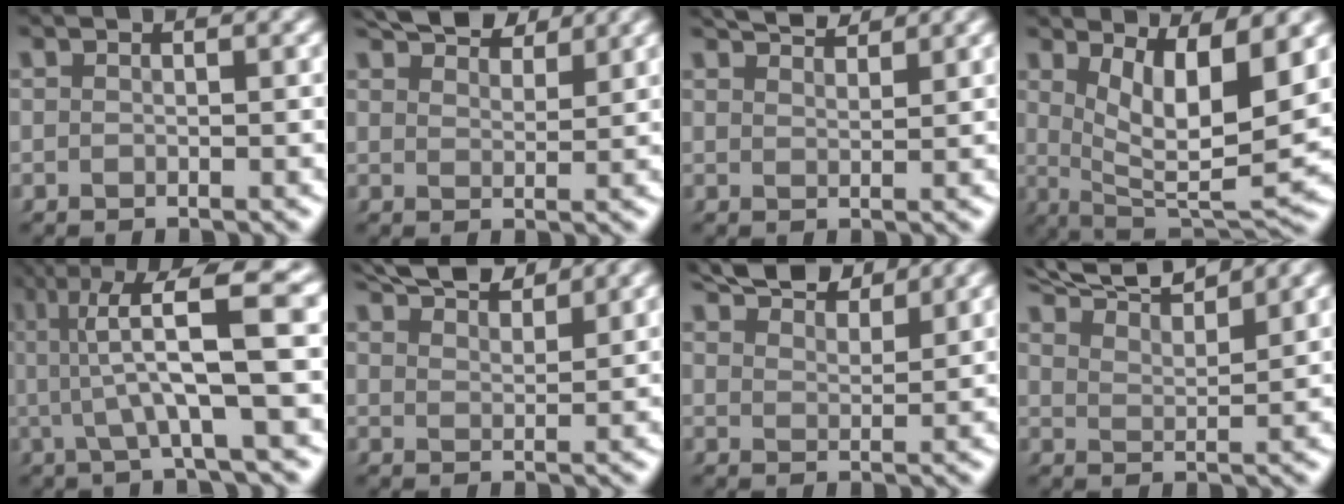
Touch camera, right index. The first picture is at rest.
{"total": 5.8, "force": [5.0, 1.9, 2.4], "torque": [-0.028, 0.010, 0.077]}
{"total": 3.3, "force": [3.1, 0.4, 1.1], "torque": [-0.012, 0.002, 0.054]}
{"total": 8.8, "force": [2.2, 3.3, 7.9], "torque": [-0.126, -0.024, 0.045]}
{"total": 8.5, "force": [2.7, 1.4, 8.0], "torque": [-0.119, 0.023, 0.033]}
{"total": 5.3, "force": [4.8, 1.1, 2.1], "torque": [-0.036, 0.005, 0.079]}
{"total": 6.1, "force": [5.2, 1.8, 2.5], "torque": [-0.038, 0.007, 0.083]}
{"total": 7.4, "force": [6.9, 1.2, 2.5], "torque": [-0.048, 0.017, 0.110]}